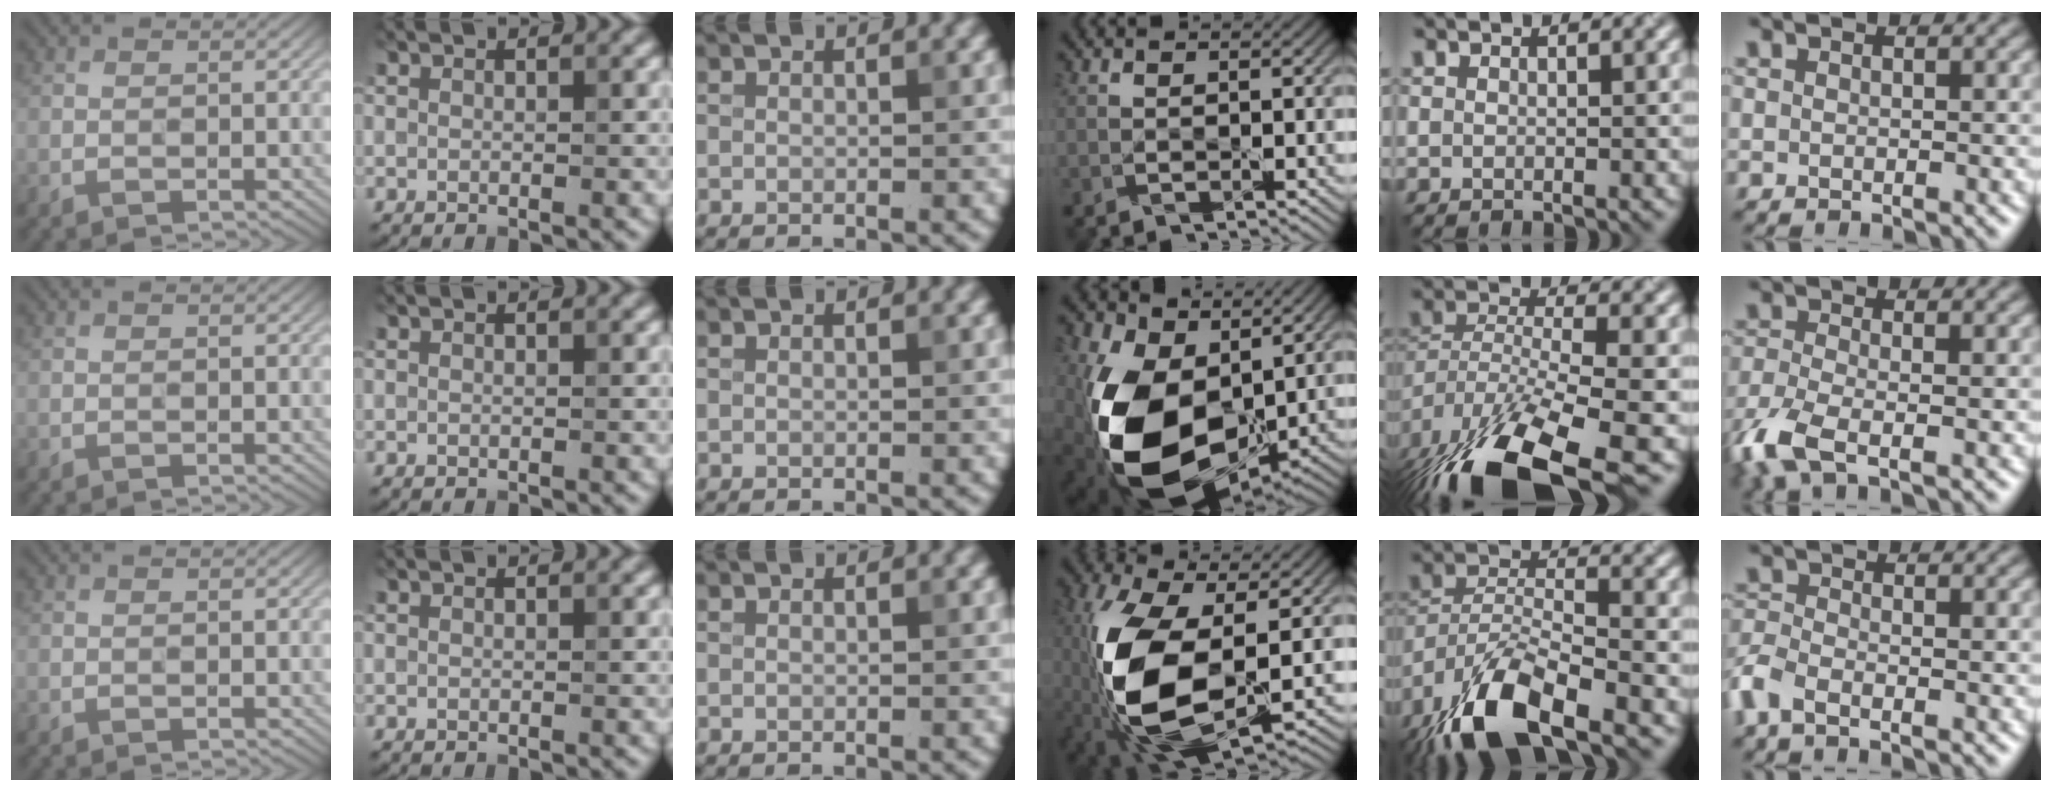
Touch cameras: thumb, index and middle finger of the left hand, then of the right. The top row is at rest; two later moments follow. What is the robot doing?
{"motion": "lift_and_place", "object": "knife"}